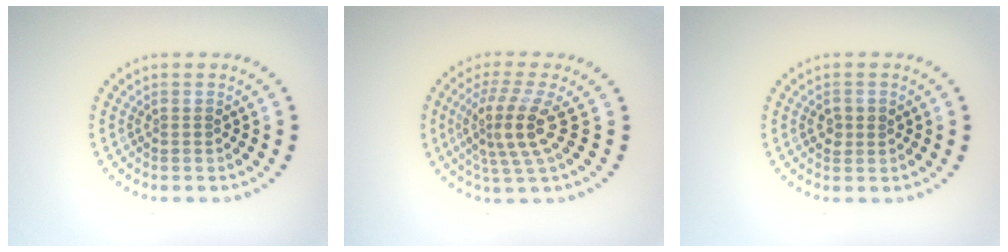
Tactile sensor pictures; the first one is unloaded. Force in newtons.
{"total": 4.2, "press": 3.2, "slide": 2.7}
{"total": 1.5, "press": 1.5, "slide": 0.2}